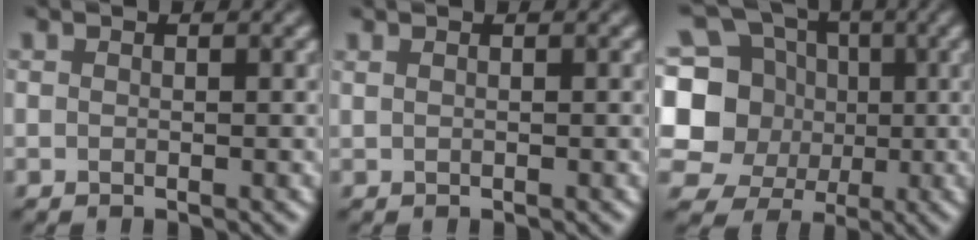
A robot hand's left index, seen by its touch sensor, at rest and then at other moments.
{"total": 0.0}
{"total": 10.4, "force": [0.0, 9.5, 4.2], "torque": [-0.135, 0.026, -0.003]}